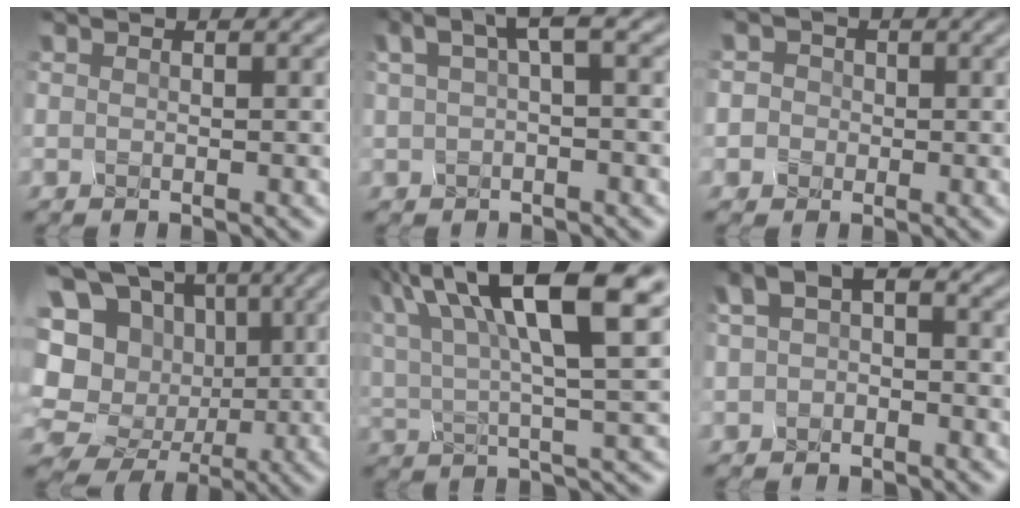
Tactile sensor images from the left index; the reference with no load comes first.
{"total": 2.2, "force": [0.8, 0.0, 2.1], "torque": [-0.041, 0.012, 0.025]}
{"total": 1.5, "force": [-0.2, 1.1, -1.0], "torque": [0.019, 0.007, 0.000]}
{"total": 13.7, "force": [-1.4, 12.9, 4.4], "torque": [-0.153, 0.004, -0.010]}
{"total": 13.2, "force": [6.6, 3.6, 10.8], "torque": [-0.206, 0.023, 0.121]}
{"total": 1.8, "force": [-0.3, 1.1, 1.4], "torque": [-0.033, 0.011, -0.001]}